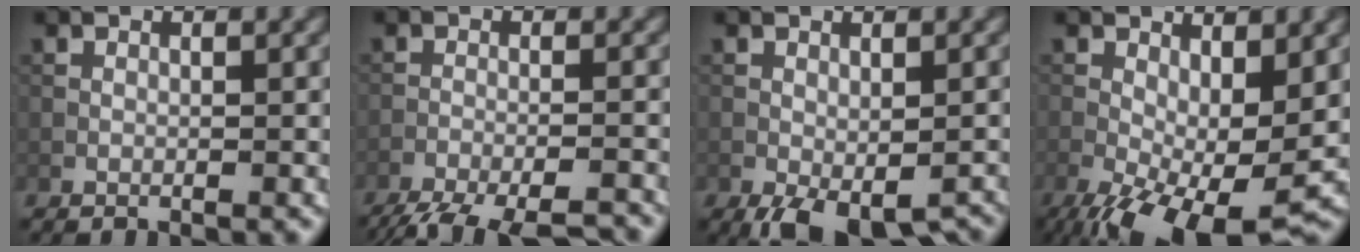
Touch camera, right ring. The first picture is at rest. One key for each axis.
{"total": 11.3, "fx": -10.3, "fy": 2.4, "fz": 4.0, "tx": -0.058, "ty": -0.015, "tz": -0.139}
{"total": 5.7, "fx": -2.7, "fy": 3.0, "fz": 4.1, "tx": -0.061, "ty": -0.020, "tz": -0.024}
{"total": 9.7, "fx": -2.6, "fy": 4.2, "fz": 8.3, "tx": -0.162, "ty": -0.017, "tz": -0.035}